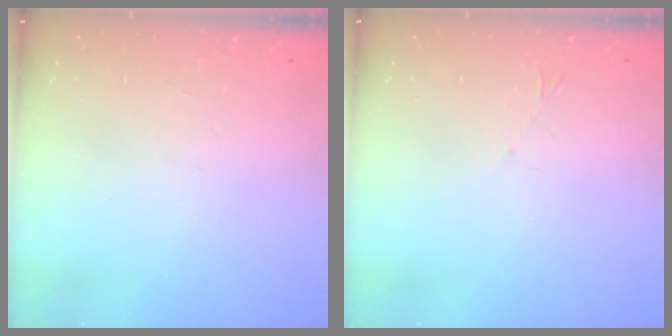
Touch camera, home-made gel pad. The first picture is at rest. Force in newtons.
{"total": 2.2, "press": 2.2, "slide": 0.4}